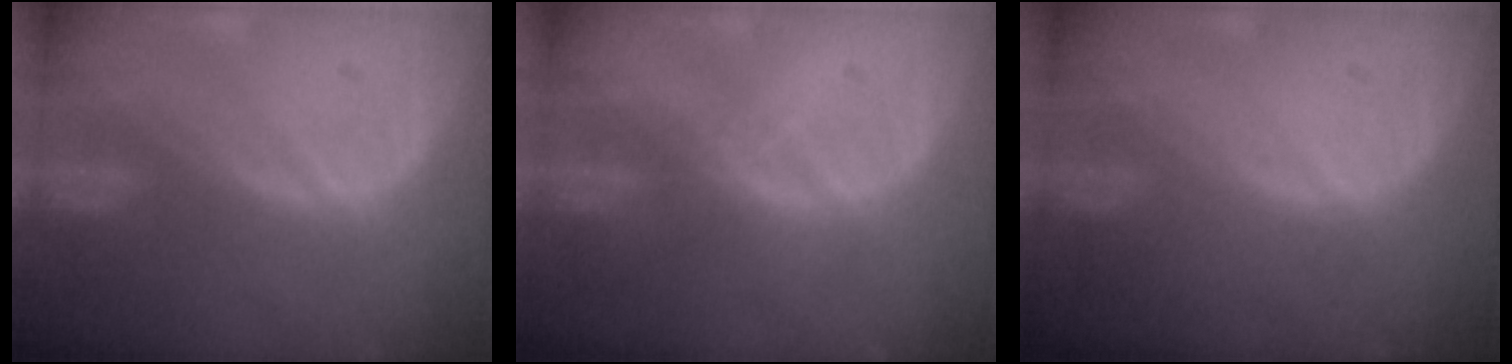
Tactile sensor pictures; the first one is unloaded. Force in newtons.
{"total": 1.8, "press": 1.6, "slide": 0.7}
{"total": 0.0}